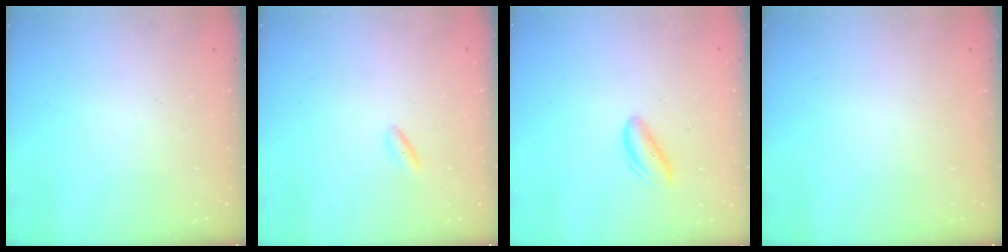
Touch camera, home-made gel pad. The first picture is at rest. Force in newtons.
{"total": 2.0, "press": 1.9, "slide": 0.6}
{"total": 3.8, "press": 3.8, "slide": 0.2}
{"total": 0.0}